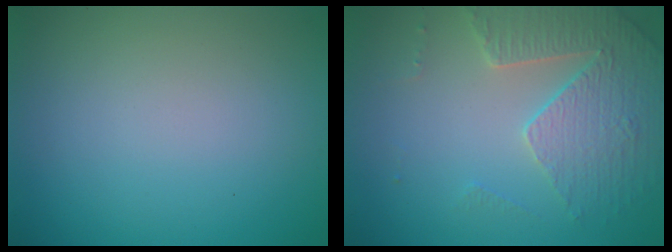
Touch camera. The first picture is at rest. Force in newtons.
{"total": 3.7, "press": 3.6, "slide": 0.8}